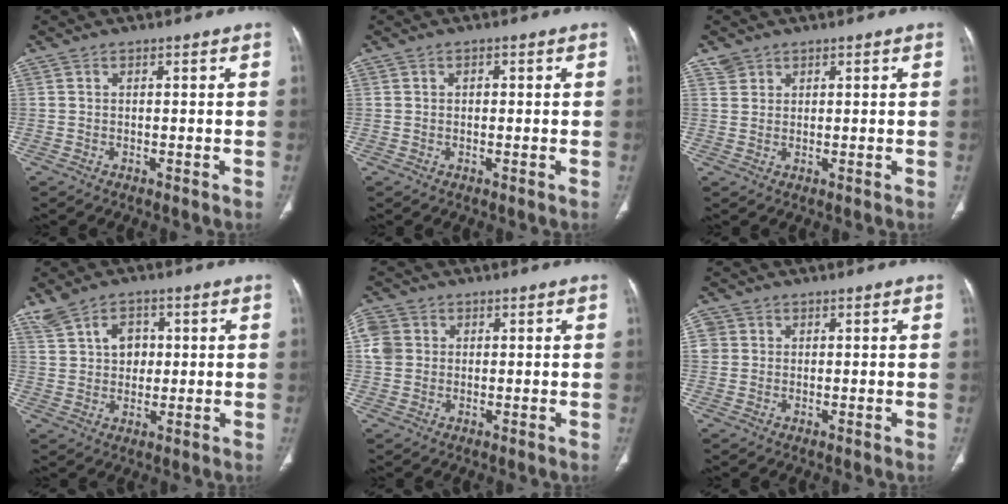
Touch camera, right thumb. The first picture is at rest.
{"total": 0.8, "force": [0.1, 0.6, 0.5], "torque": [-0.005, 0.002, 0.000]}
{"total": 2.0, "force": [1.3, 1.4, 0.1], "torque": [0.012, -0.004, 0.020]}
{"total": 6.3, "force": [2.1, 4.5, 3.9], "torque": [-0.046, -0.002, 0.040]}
{"total": 5.1, "force": [1.0, 4.5, 2.1], "torque": [-0.041, 0.008, 0.017]}
{"total": 2.4, "force": [0.6, 2.3, 0.4], "torque": [0.007, 0.001, 0.012]}